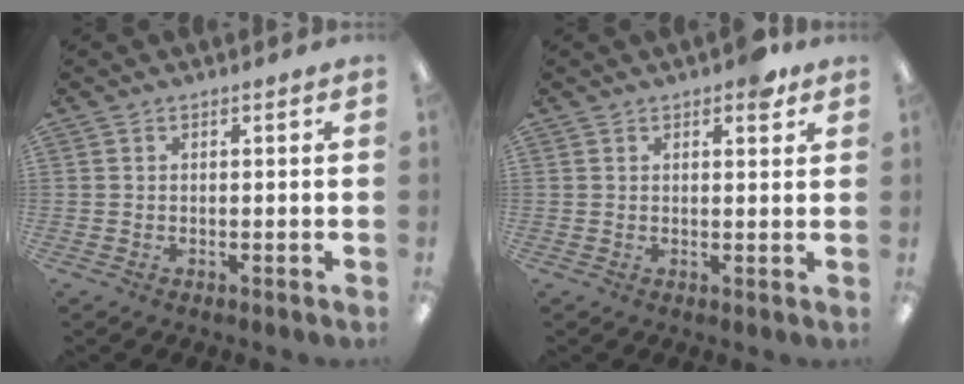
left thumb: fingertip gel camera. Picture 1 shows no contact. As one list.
[{"total": 3.2, "force": [2.2, 1.2, 2.0], "torque": [-0.019, -0.008, 0.033]}]